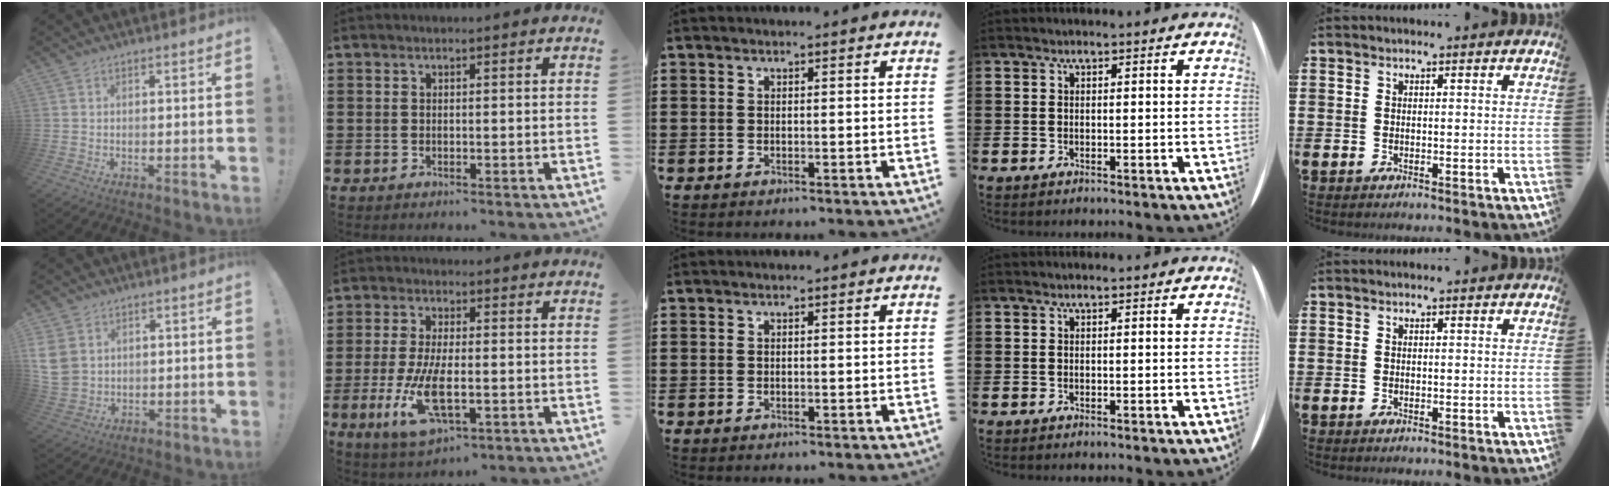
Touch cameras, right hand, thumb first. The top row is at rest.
{"thumb": {"total": 7.6, "force": [2.6, 5.8, 4.2], "torque": [-0.103, -0.008, 0.054]}, "index": {"total": 9.0, "force": [-2.1, 3.8, 7.9], "torque": [-0.179, -0.017, -0.040]}}